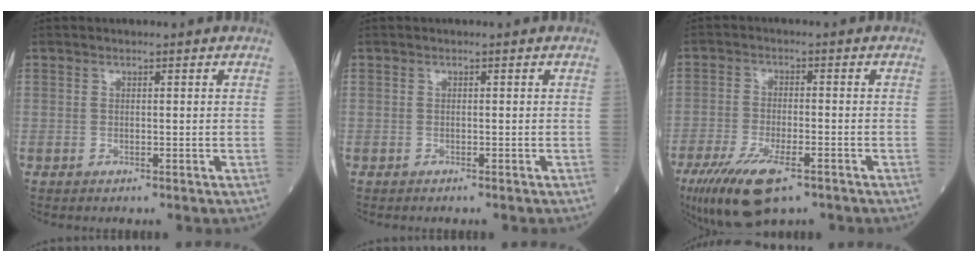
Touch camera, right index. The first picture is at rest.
{"total": 0.7, "force": [-0.6, 0.0, 0.3], "torque": [-0.004, -0.001, -0.010]}
{"total": 10.8, "force": [-6.7, 3.2, 7.8], "torque": [-0.148, -0.022, -0.115]}